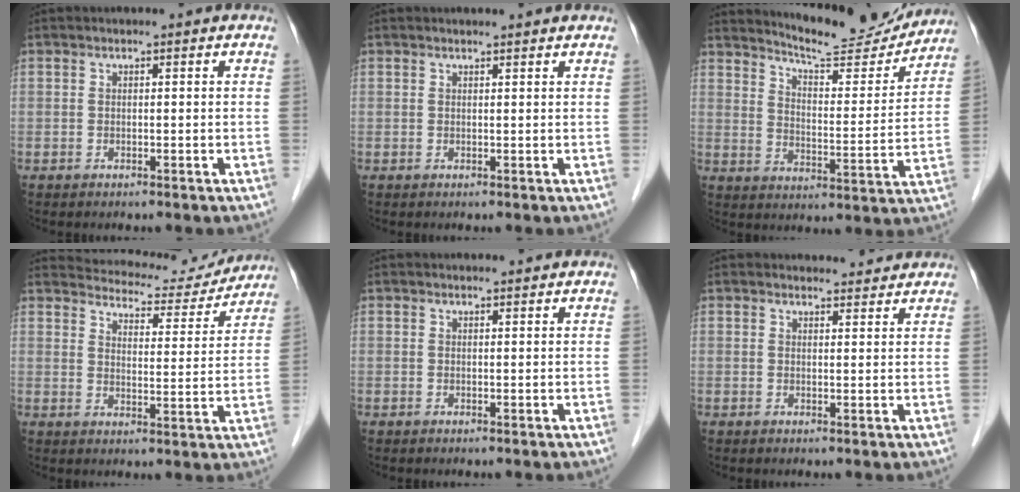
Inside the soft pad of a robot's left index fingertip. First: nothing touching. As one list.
[{"total": 2.7, "force": [2.7, 0.1, 0.6], "torque": [-0.011, 0.011, 0.029]}, {"total": 14.8, "force": [14.2, 1.6, 3.7], "torque": [-0.057, -0.027, 0.196]}, {"total": 13.5, "force": [13.0, 3.2, 2.1], "torque": [-0.019, -0.003, 0.161]}, {"total": 1.3, "force": [1.3, 0.1, 0.2], "torque": [-0.009, 0.006, 0.019]}, {"total": 4.1, "force": [3.9, 1.1, 0.2], "torque": [-0.005, 0.007, 0.044]}]